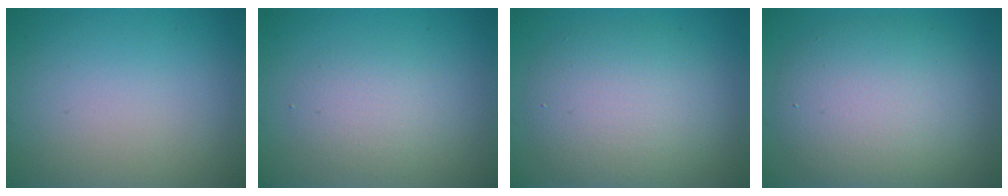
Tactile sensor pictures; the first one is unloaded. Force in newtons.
{"total": 2.4, "press": 2.4, "slide": 0.1}
{"total": 5.9, "press": 5.9, "slide": 0.6}
{"total": 7.5, "press": 7.5, "slide": 0.7}